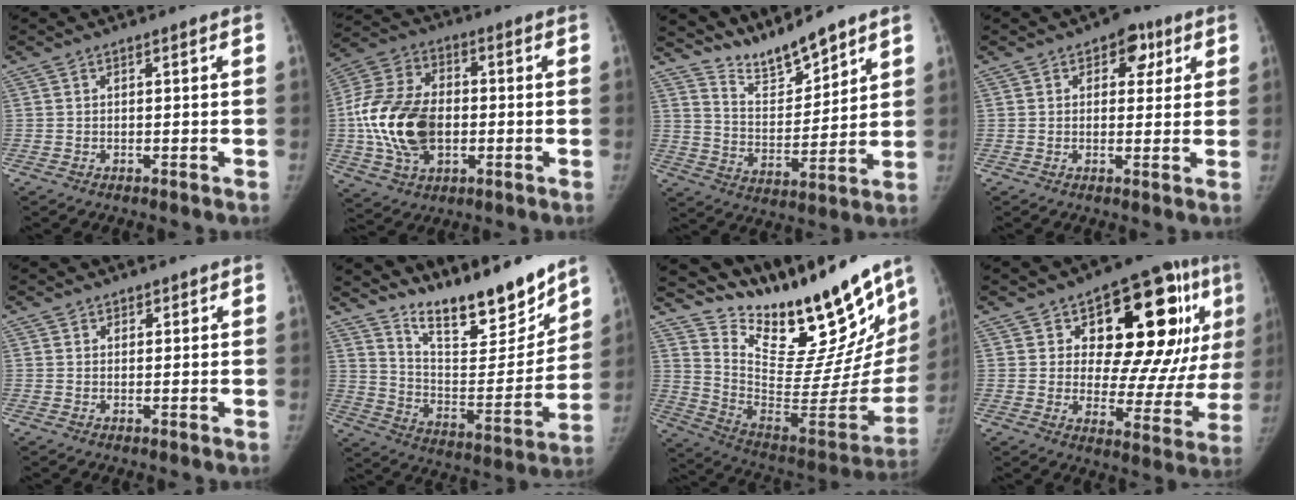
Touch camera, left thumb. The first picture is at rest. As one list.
[{"total": 18.0, "force": [-1.4, 11.8, 13.5], "torque": [-0.259, 0.015, -0.021]}, {"total": 10.1, "force": [9.4, 1.8, 3.2], "torque": [-0.039, -0.065, 0.185]}, {"total": 5.5, "force": [2.6, 3.7, 3.0], "torque": [-0.003, -0.004, 0.027]}, {"total": 1.4, "force": [1.1, 0.9, -0.1], "torque": [0.023, -0.006, 0.010]}, {"total": 19.3, "force": [16.4, 4.5, 9.2], "torque": [-0.105, -0.114, 0.274]}, {"total": 31.8, "force": [25.7, 9.3, 16.3], "torque": [-0.223, -0.144, 0.390]}, {"total": 23.8, "force": [8.6, 11.6, 19.0], "torque": [-0.211, -0.014, 0.126]}]